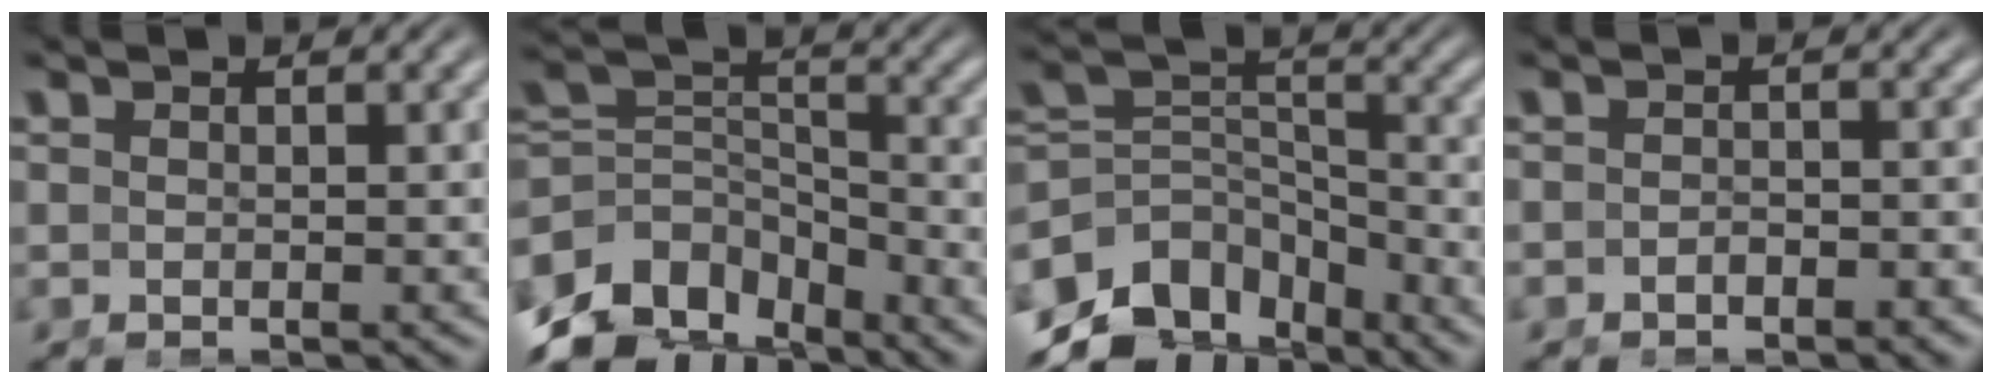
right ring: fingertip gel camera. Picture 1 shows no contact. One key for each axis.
{"total": 13.1, "fx": -5.6, "fy": 10.1, "fz": 6.3, "tx": -0.145, "ty": -0.069, "tz": -0.075}
{"total": 12.9, "fx": -5.8, "fy": 9.8, "fz": 6.1, "tx": -0.139, "ty": -0.063, "tz": -0.081}
{"total": 1.8, "fx": -1.7, "fy": 0.4, "fz": 0.2, "tx": -0.001, "ty": -0.002, "tz": -0.029}